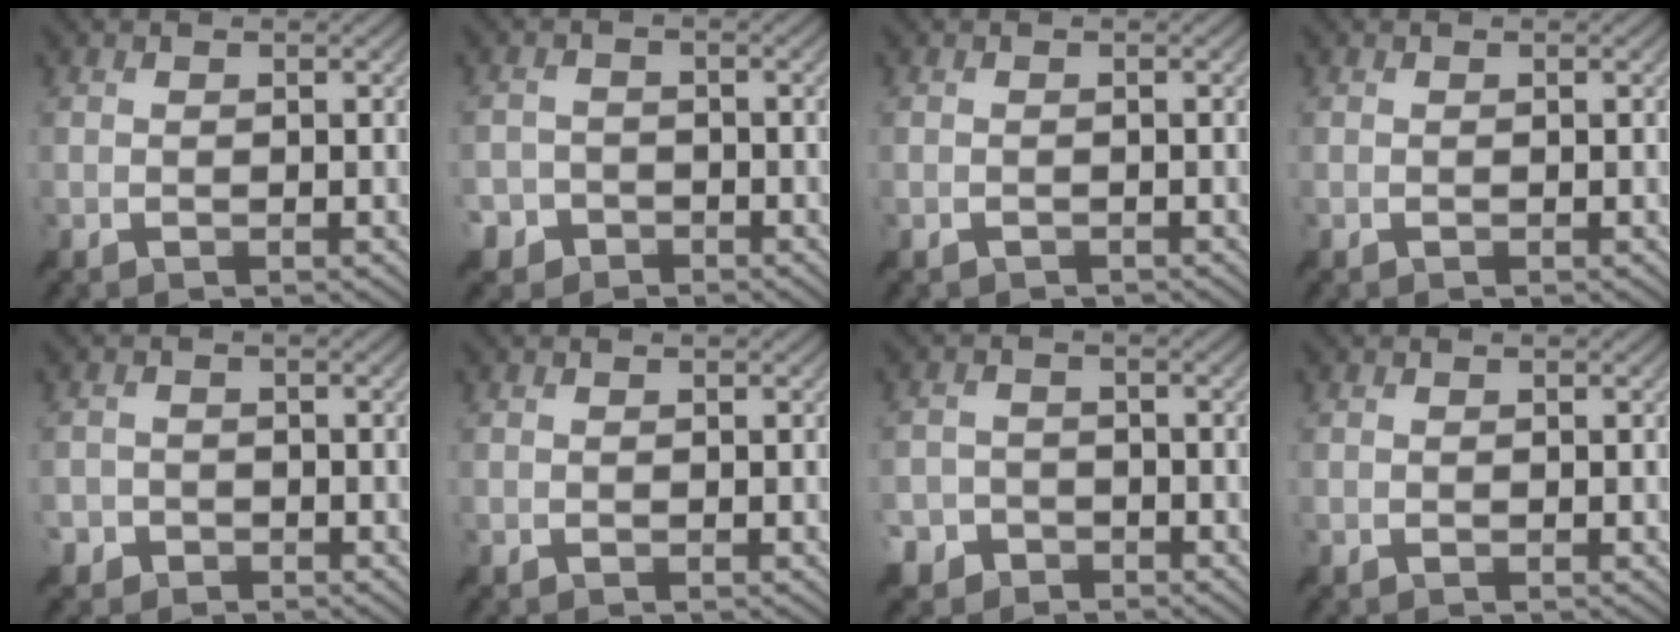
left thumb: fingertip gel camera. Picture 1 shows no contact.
{"total": 3.7, "force": [-2.5, 2.8, 0.4], "torque": [0.000, -0.003, -0.051]}
{"total": 0.7, "force": [-0.6, 0.3, 0.1], "torque": [-0.004, -0.003, -0.011]}
{"total": 0.0}
{"total": 2.3, "force": [-1.6, 1.7, 0.2], "torque": [-0.001, -0.001, -0.034]}
{"total": 0.0}
{"total": 4.4, "force": [-3.2, 2.9, 0.7], "torque": [-0.011, -0.004, -0.060]}
{"total": 0.0}